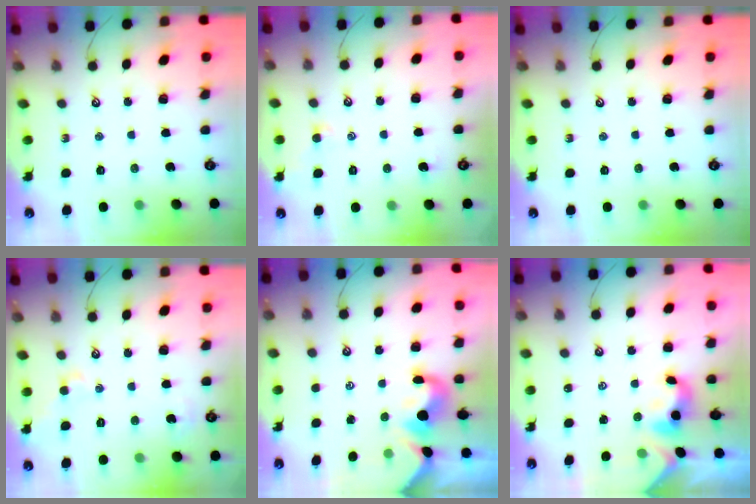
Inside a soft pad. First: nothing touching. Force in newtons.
{"total": 0.8, "press": 0.5, "slide": 0.5}
{"total": 0.0}
{"total": 1.9, "press": 1.9, "slide": 0.5}
{"total": 1.4, "press": 1.3, "slide": 0.5}
{"total": 2.3, "press": 2.3, "slide": 0.2}